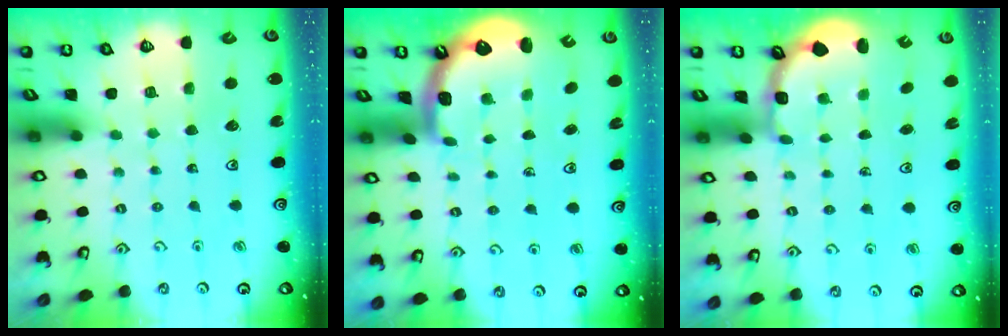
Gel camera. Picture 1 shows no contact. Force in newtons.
{"total": 1.6, "press": 1.5, "slide": 0.6}
{"total": 2.8, "press": 2.2, "slide": 1.7}